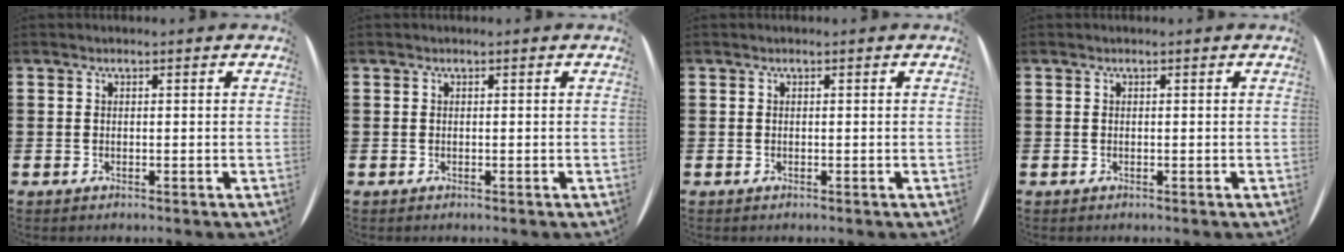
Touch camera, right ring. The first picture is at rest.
{"total": 0.0}
{"total": 0.0}
{"total": 0.0}